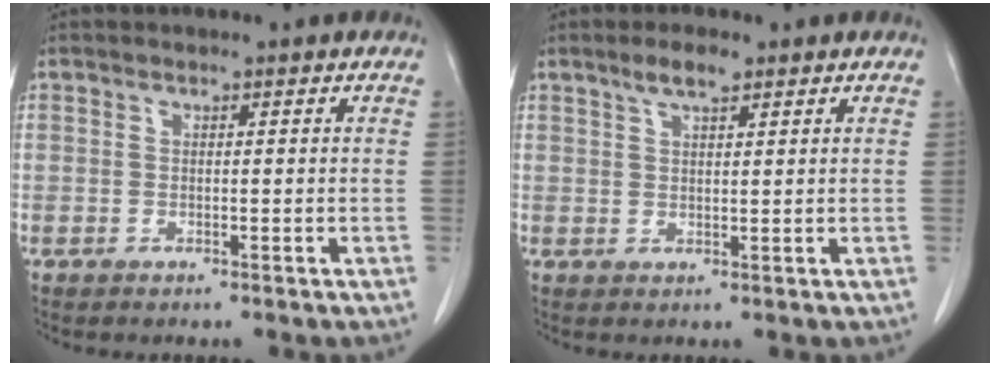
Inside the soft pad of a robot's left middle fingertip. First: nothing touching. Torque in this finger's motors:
{"motor_torque": [0.31, -0.23, 0.01, 0.03]}